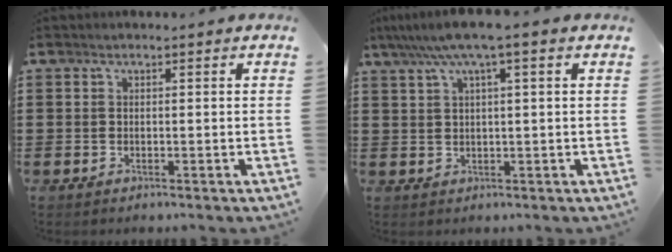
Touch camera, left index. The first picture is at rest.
{"total": 4.6, "force": [2.2, 0.1, 4.0], "torque": [-0.082, 0.004, 0.036]}